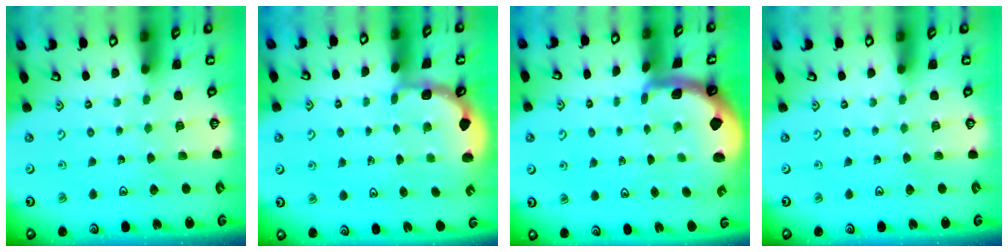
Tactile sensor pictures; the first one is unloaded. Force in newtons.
{"total": 1.7, "press": 1.4, "slide": 0.9}
{"total": 1.8, "press": 1.7, "slide": 0.4}
{"total": 0.0}